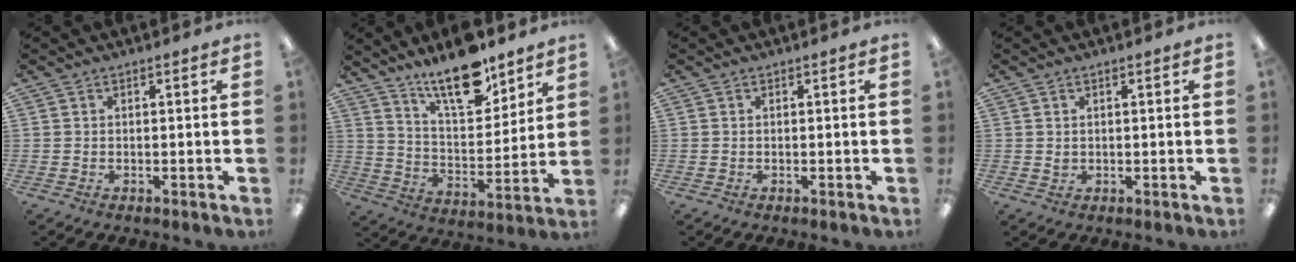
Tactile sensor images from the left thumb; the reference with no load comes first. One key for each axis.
{"total": 16.4, "fx": 12.8, "fy": 5.8, "fz": 8.5, "tx": -0.138, "ty": -0.080, "tz": 0.219}
{"total": 0.0}
{"total": 1.0, "fx": 0.3, "fy": 0.8, "fz": 0.6, "tx": -0.013, "ty": 0.004, "tz": 0.004}